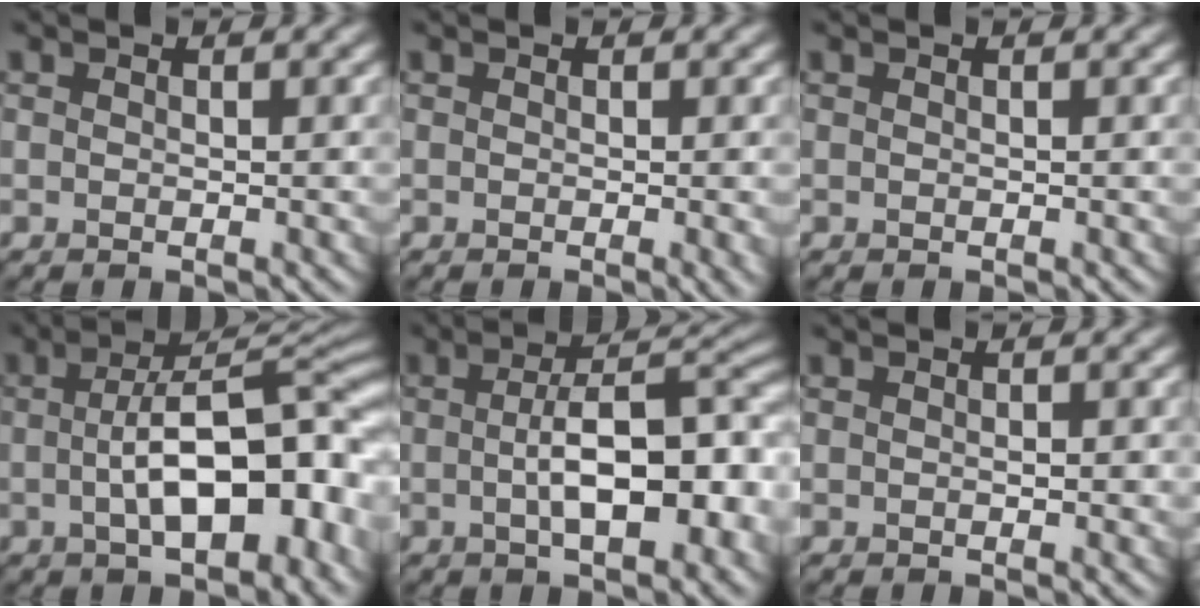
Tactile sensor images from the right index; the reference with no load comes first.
{"total": 1.5, "force": [-0.2, 0.3, 1.4], "torque": [-0.017, -0.004, -0.004]}
{"total": 0.0}
{"total": 11.3, "force": [-1.7, 4.9, 10.0], "torque": [-0.132, 0.009, -0.029]}
{"total": 9.2, "force": [-1.1, 3.6, 8.4], "torque": [-0.113, 0.009, -0.017]}
{"total": 0.8, "force": [0.0, 0.3, 0.7], "torque": [-0.013, 0.000, 0.001]}